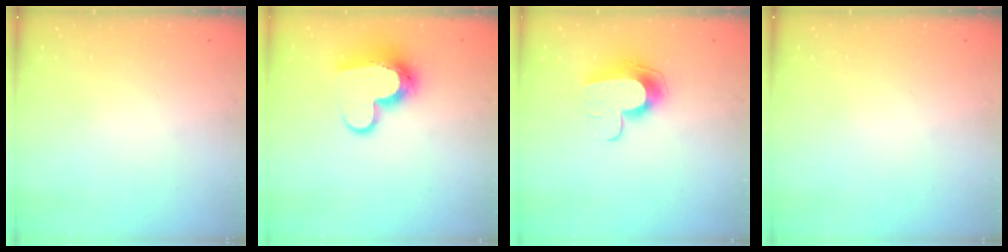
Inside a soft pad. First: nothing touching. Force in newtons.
{"total": 13.2, "press": 13.2, "slide": 0.9}
{"total": 10.7, "press": 10.7, "slide": 0.5}
{"total": 0.0}